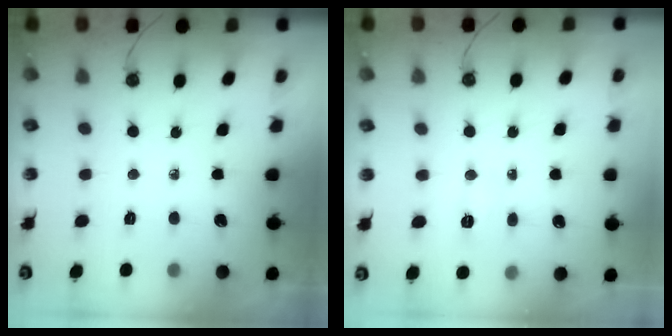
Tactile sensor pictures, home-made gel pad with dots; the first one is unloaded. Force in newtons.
{"total": 3.5, "press": 3.3, "slide": 1.2}